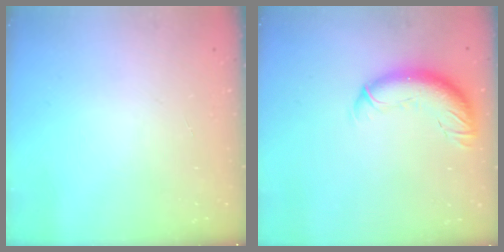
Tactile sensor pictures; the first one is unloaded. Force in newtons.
{"total": 12.0, "press": 11.7, "slide": 3.0}